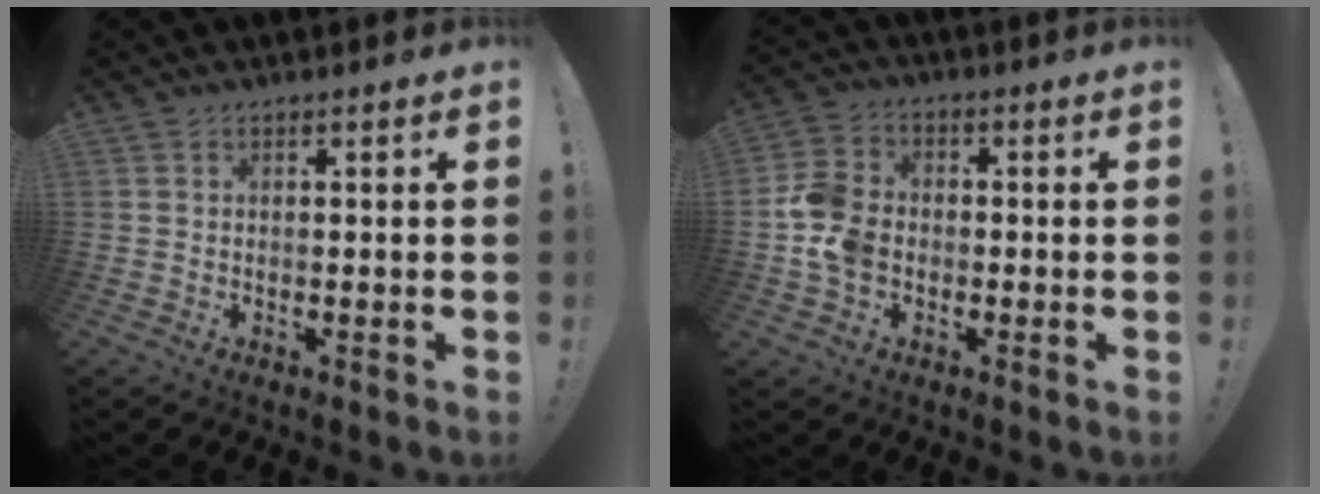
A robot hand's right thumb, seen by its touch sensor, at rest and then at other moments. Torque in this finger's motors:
{"motor_torque": [1.51, 1.40, 1.07, -0.50, 0.29]}